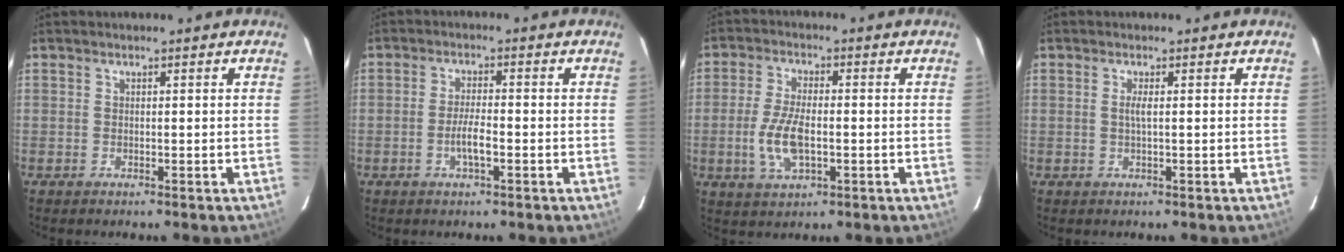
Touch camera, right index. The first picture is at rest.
{"total": 3.8, "force": [-1.6, 0.8, 3.4], "torque": [-0.069, -0.001, -0.028]}
{"total": 8.5, "force": [-1.9, 3.8, 7.4], "torque": [-0.157, -0.004, -0.034]}
{"total": 1.2, "force": [0.1, -0.2, 1.2], "torque": [-0.024, 0.000, 0.000]}